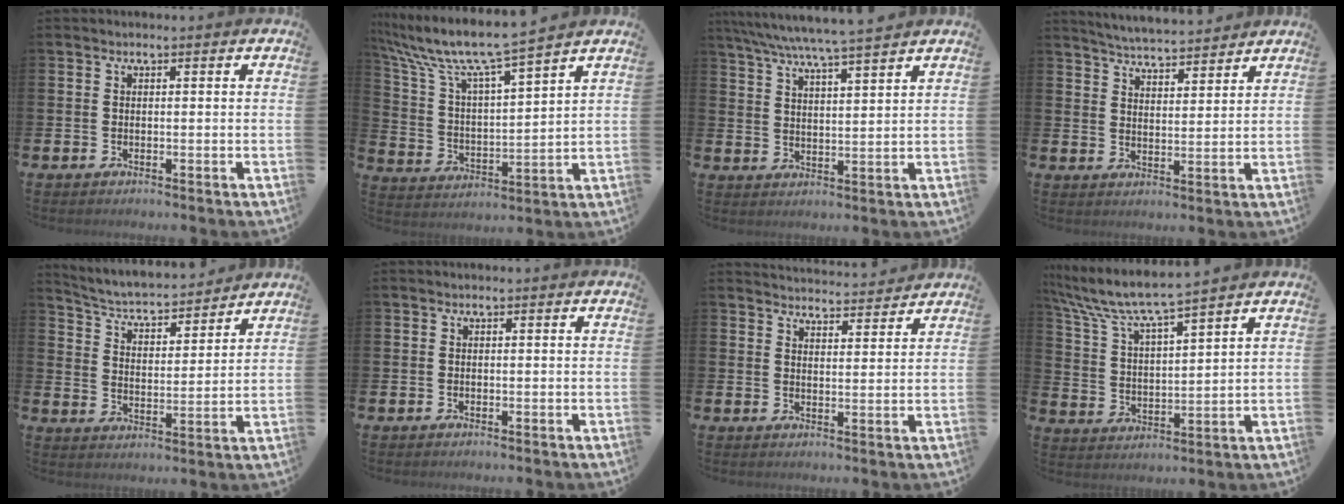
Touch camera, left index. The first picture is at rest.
{"total": 9.2, "force": [8.3, 0.5, 3.9], "torque": [-0.116, -0.052, 0.138]}
{"total": 6.5, "force": [6.1, -0.2, 2.2], "torque": [-0.065, -0.029, 0.108]}
{"total": 5.0, "force": [5.0, 0.2, 0.2], "torque": [-0.016, -0.034, 0.088]}
{"total": 4.8, "force": [4.6, 0.9, 1.1], "torque": [-0.048, -0.040, 0.072]}
{"total": 0.0}
{"total": 4.0, "force": [4.0, 0.3, -0.1], "torque": [-0.005, -0.029, 0.070]}
{"total": 7.6, "force": [7.0, 0.6, 2.8], "torque": [-0.088, -0.041, 0.119]}